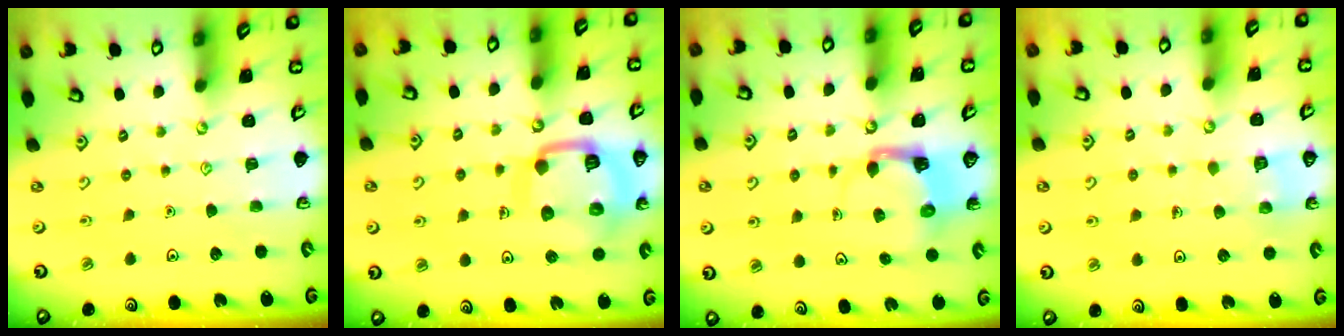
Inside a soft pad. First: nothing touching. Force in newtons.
{"total": 15.7, "press": 15.6, "slide": 1.6}
{"total": 3.9, "press": 3.8, "slide": 0.7}
{"total": 2.5, "press": 2.5, "slide": 0.1}